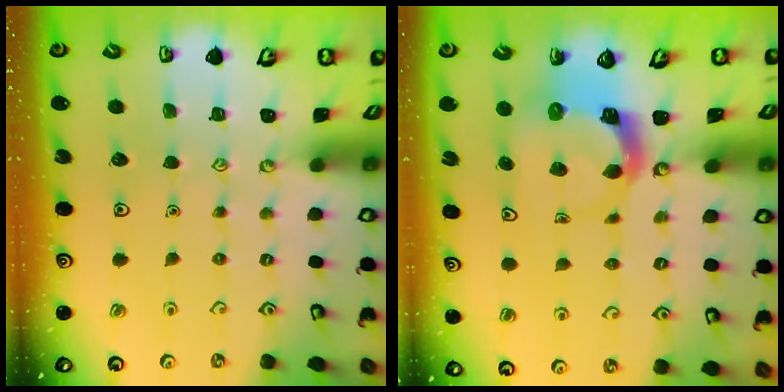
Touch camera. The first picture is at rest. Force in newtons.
{"total": 4.8, "press": 4.7, "slide": 0.8}